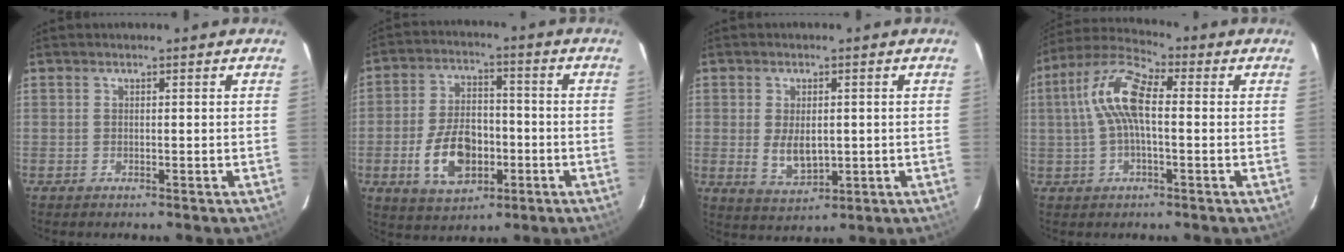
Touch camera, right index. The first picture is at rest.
{"total": 12.3, "force": [-3.9, 7.5, 9.0], "torque": [-0.185, 0.009, -0.055]}
{"total": 6.3, "force": [-0.2, 3.7, 5.2], "torque": [-0.098, -0.008, 0.006]}
{"total": 10.9, "force": [0.9, 4.1, 10.1], "torque": [-0.206, 0.024, 0.010]}